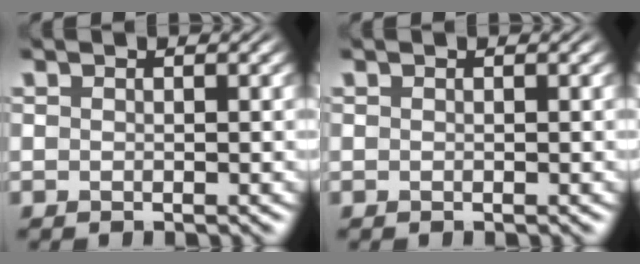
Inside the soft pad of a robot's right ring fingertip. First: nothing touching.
{"total": 0.0}